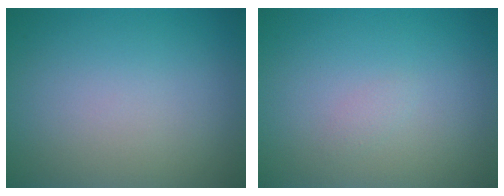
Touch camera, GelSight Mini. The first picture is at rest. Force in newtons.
{"total": 0.6, "press": 0.6, "slide": 0.0}